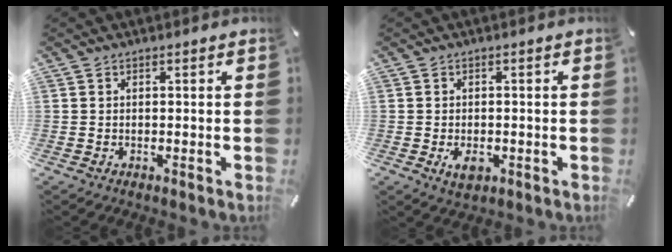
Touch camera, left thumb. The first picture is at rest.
{"total": 3.6, "force": [-1.1, 2.4, 2.5], "torque": [-0.048, -0.002, -0.021]}